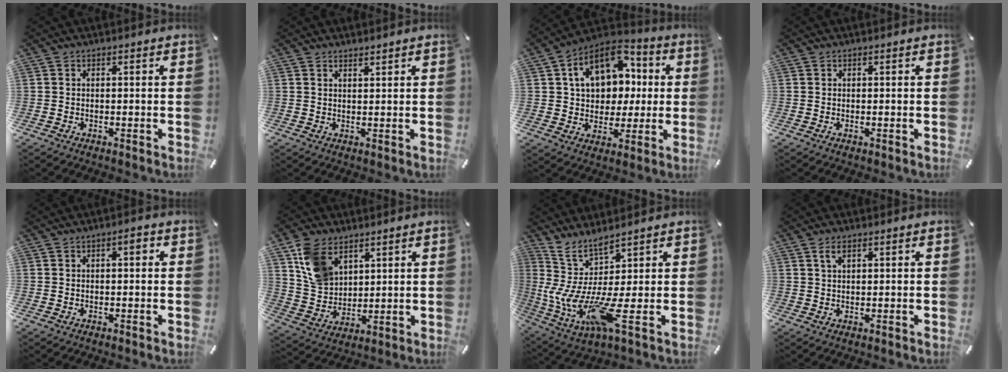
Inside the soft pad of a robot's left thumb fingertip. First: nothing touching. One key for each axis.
{"total": 1.2, "fx": 1.2, "fy": 0.2, "fz": 0.1, "tx": -0.002, "ty": -0.002, "tz": 0.024}
{"total": 14.8, "fx": 4.4, "fy": 11.7, "fz": 7.9, "tx": -0.136, "ty": -0.009, "tz": 0.085}
{"total": 0.0}
{"total": 2.2, "fx": 0.4, "fy": 1.0, "fz": 1.9, "tx": -0.021, "ty": 0.002, "tz": 0.001}
{"total": 10.8, "fx": 5.7, "fy": 7.8, "fz": 4.9, "tx": -0.117, "ty": -0.014, "tz": 0.109}
{"total": 11.9, "fx": -0.2, "fy": 1.1, "fz": 11.8, "tx": -0.268, "ty": -0.059, "tz": -0.016}
{"total": 3.2, "fx": 1.7, "fy": 1.4, "fz": 2.3, "tx": -0.042, "ty": -0.001, "tz": 0.028}